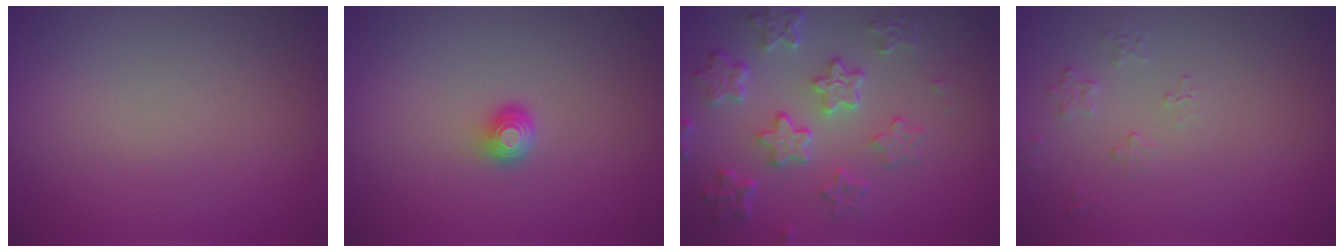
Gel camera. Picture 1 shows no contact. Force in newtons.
{"total": 1.6, "press": 1.3, "slide": 1.1}
{"total": 6.2, "press": 4.7, "slide": 4.0}
{"total": 1.2, "press": 0.8, "slide": 0.9}